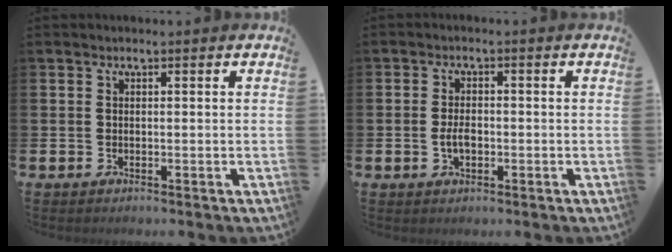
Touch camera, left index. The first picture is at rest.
{"total": 2.5, "force": [-0.7, 1.3, 2.0], "torque": [-0.028, -0.001, -0.016]}